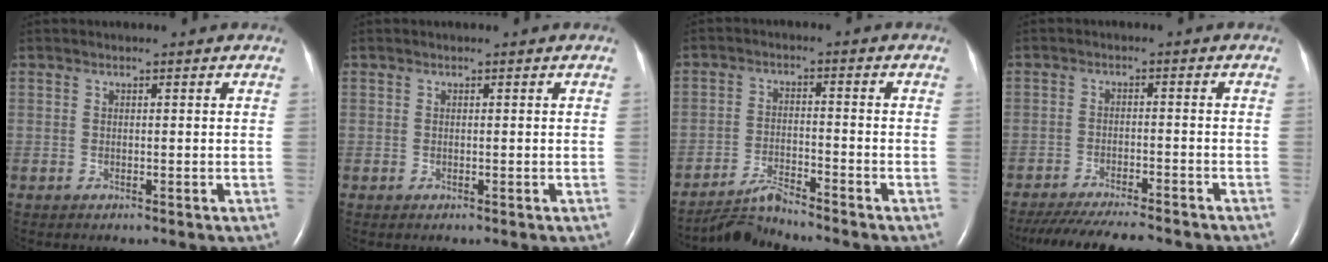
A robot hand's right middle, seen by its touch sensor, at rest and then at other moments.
{"total": 0.0}
{"total": 4.8, "force": [-4.6, -0.9, 0.4], "torque": [-0.018, -0.018, -0.084]}
{"total": 13.7, "force": [-12.3, 1.7, 5.8], "torque": [-0.099, -0.026, -0.176]}